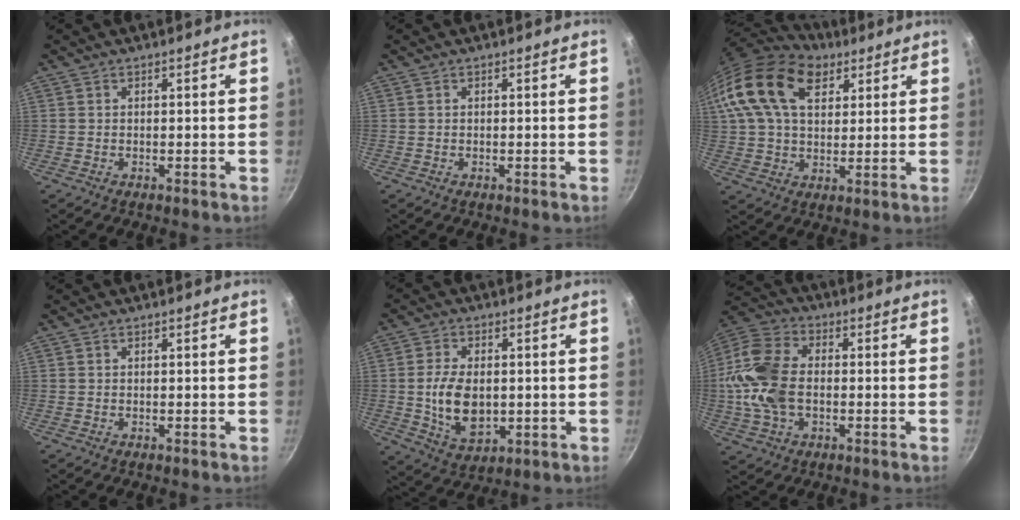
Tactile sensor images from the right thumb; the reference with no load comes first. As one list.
[{"total": 0.0}, {"total": 18.3, "force": [8.7, 11.0, 11.8], "torque": [-0.201, -0.009, 0.150]}, {"total": 0.0}, {"total": 10.9, "force": [-0.2, 6.7, 8.5], "torque": [-0.143, -0.010, 0.004]}, {"total": 15.2, "force": [-1.0, 10.0, 11.4], "torque": [-0.221, 0.025, -0.033]}]